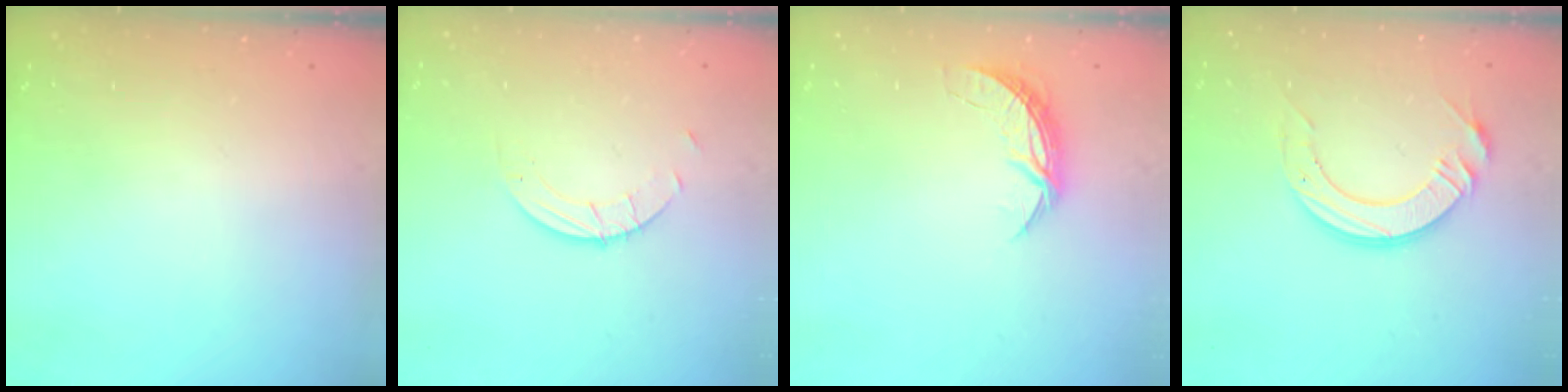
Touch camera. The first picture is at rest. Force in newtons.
{"total": 2.5, "press": 2.5, "slide": 0.2}
{"total": 6.5, "press": 6.5, "slide": 0.4}
{"total": 12.8, "press": 12.7, "slide": 1.2}